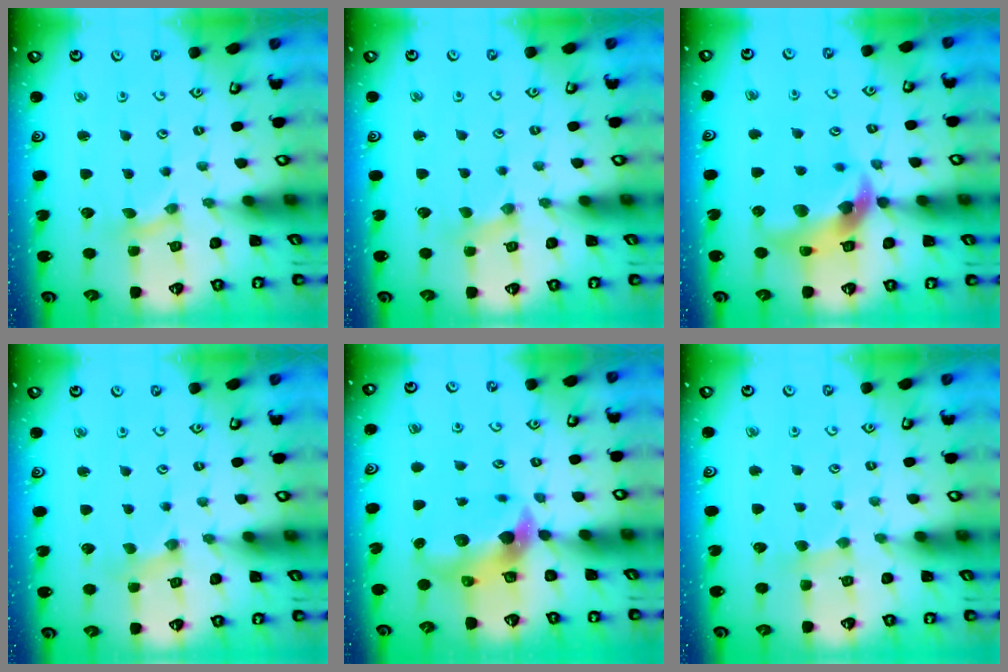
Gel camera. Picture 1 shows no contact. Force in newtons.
{"total": 0.8, "press": 0.8, "slide": 0.1}
{"total": 12.2, "press": 12.1, "slide": 1.8}
{"total": 0.9, "press": 0.9, "slide": 0.2}
{"total": 8.1, "press": 8.0, "slide": 1.3}
{"total": 3.2, "press": 3.1, "slide": 0.5}